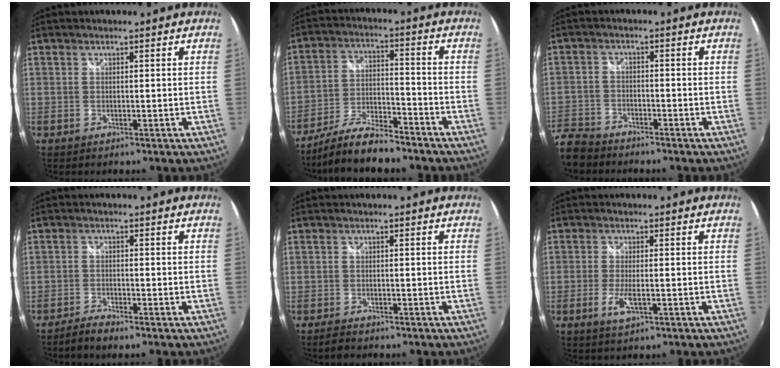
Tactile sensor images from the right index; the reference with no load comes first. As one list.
[{"total": 12.3, "force": [-10.4, 2.5, 6.0], "torque": [-0.133, -0.010, -0.185]}, {"total": 9.1, "force": [-7.3, 4.9, 2.5], "torque": [-0.086, -0.009, -0.141]}, {"total": 2.5, "force": [-2.2, 0.1, 1.0], "torque": [-0.036, -0.003, -0.048]}, {"total": 2.1, "force": [-1.8, 0.9, 0.7], "torque": [-0.021, -0.002, -0.034]}, {"total": 4.2, "force": [-1.5, 1.2, 3.8], "torque": [-0.082, -0.008, -0.027]}]